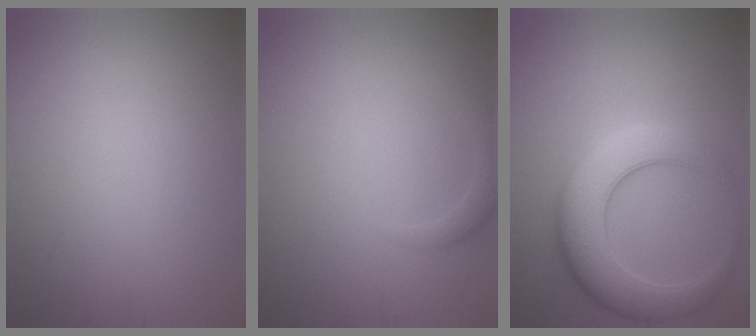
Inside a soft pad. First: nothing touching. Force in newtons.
{"total": 1.6, "press": 1.6, "slide": 0.1}
{"total": 6.9, "press": 6.9, "slide": 0.4}